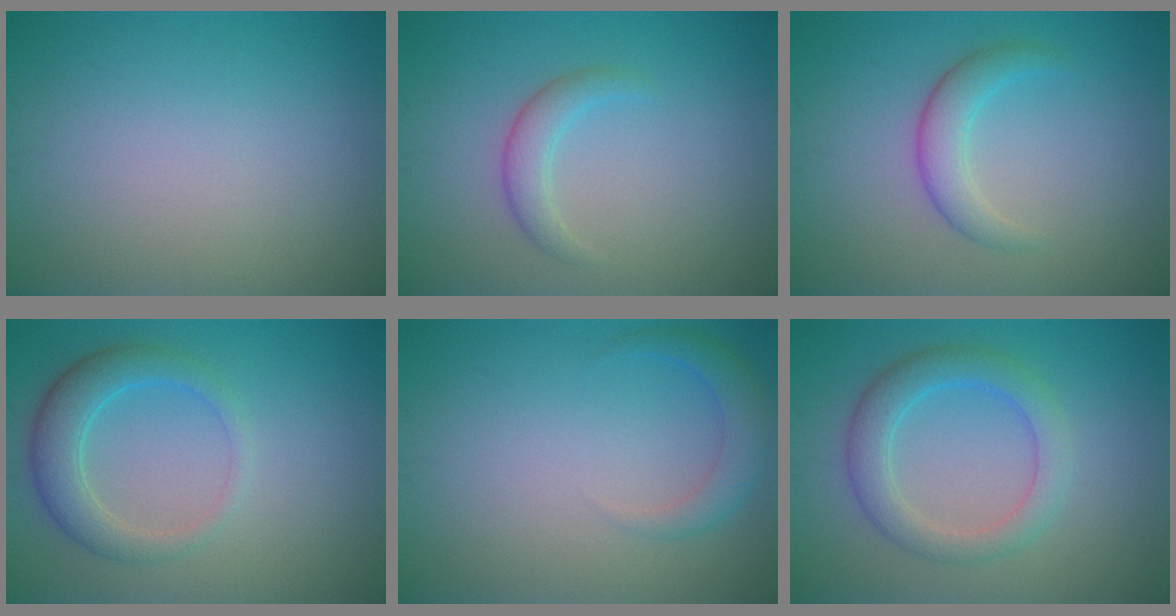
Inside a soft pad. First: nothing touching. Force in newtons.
{"total": 2.1, "press": 2.1, "slide": 0.1}
{"total": 2.8, "press": 2.8, "slide": 0.1}
{"total": 3.9, "press": 3.9, "slide": 0.2}
{"total": 2.3, "press": 2.3, "slide": 0.2}
{"total": 3.9, "press": 3.9, "slide": 0.1}